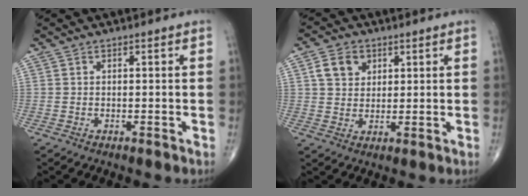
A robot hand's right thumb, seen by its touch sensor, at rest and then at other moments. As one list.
[{"total": 5.9, "force": [2.3, 4.7, 2.9], "torque": [-0.031, -0.004, 0.041]}]